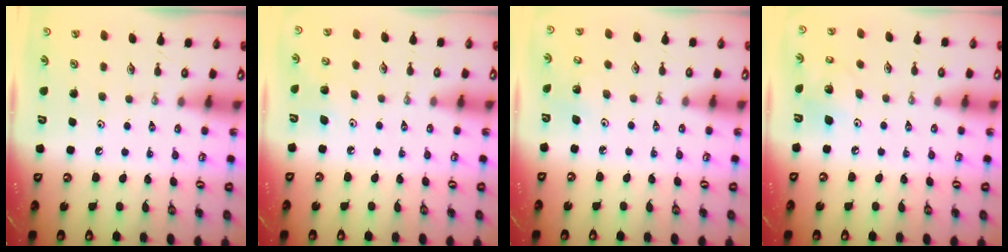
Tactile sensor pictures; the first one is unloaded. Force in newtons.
{"total": 4.9, "press": 4.7, "slide": 1.3}
{"total": 2.7, "press": 2.7, "slide": 0.2}
{"total": 8.1, "press": 8.0, "slide": 1.2}